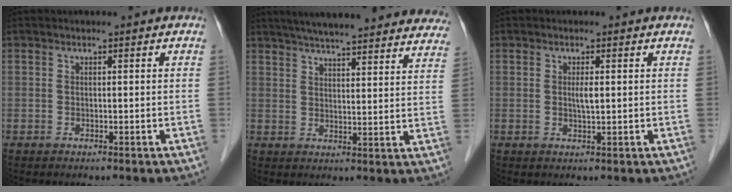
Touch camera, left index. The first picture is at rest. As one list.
[{"total": 27.2, "force": [24.3, 4.0, 11.7], "torque": [-0.179, -0.025, 0.293]}, {"total": 1.5, "force": [-0.3, 0.1, 1.4], "torque": [-0.031, -0.006, -0.003]}]